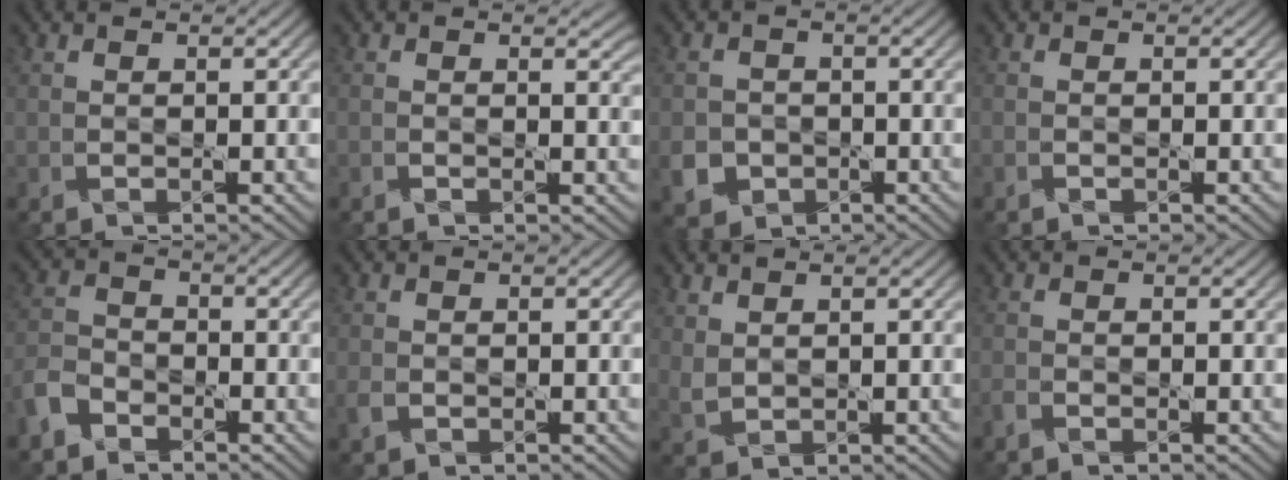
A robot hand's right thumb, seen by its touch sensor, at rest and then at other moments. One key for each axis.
{"total": 0.8, "fx": 0.1, "fy": 0.5, "fz": 0.6, "tx": -0.011, "ty": -0.003, "tz": 0.001}
{"total": 4.7, "fx": -1.7, "fy": 4.2, "fz": 1.2, "tx": -0.029, "ty": -0.009, "tz": -0.044}
{"total": 0.6, "fx": -0.5, "fy": 0.3, "fz": 0.2, "tx": -0.006, "ty": 0.000, "tz": -0.009}
{"total": 4.5, "fx": -3.4, "fy": 2.6, "fz": 1.4, "tx": -0.047, "ty": -0.001, "tz": -0.081}
{"total": 1.6, "fx": -0.6, "fy": 1.2, "fz": 0.8, "tx": -0.027, "ty": -0.006, "tz": -0.014}
{"total": 2.3, "fx": 1.2, "fy": 1.4, "fz": 1.3, "tx": -0.038, "ty": 0.000, "tz": 0.028}
{"total": 1.2, "fx": -0.9, "fy": 0.5, "fz": 0.5, "tx": -0.017, "ty": 0.001, "tz": -0.022}